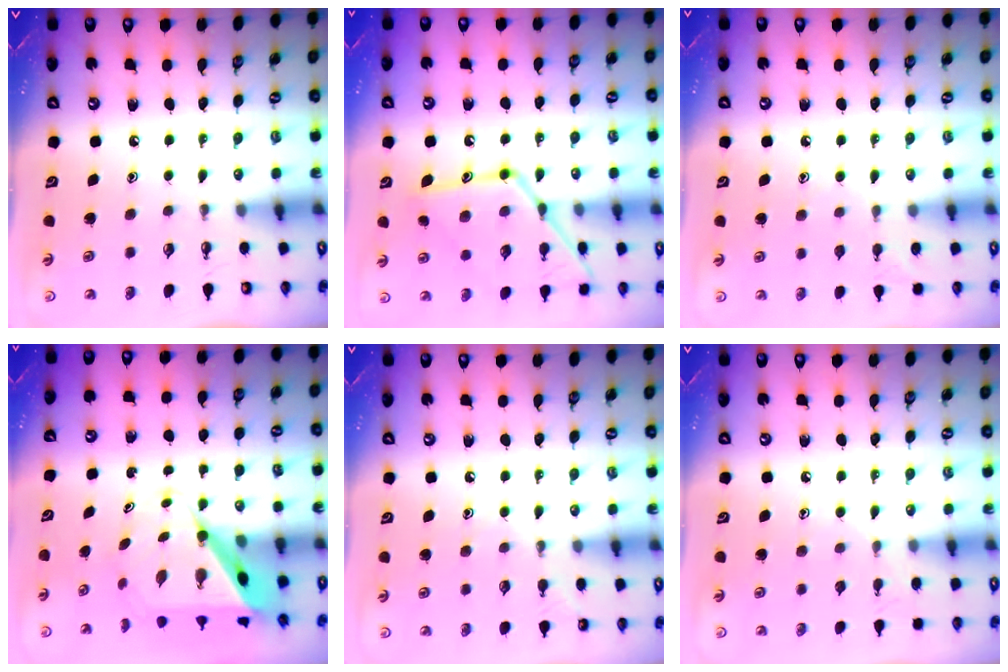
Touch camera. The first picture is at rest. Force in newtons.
{"total": 16.5, "press": 16.4, "slide": 1.3}
{"total": 5.9, "press": 5.9, "slide": 0.7}
{"total": 9.3, "press": 9.3, "slide": 0.8}
{"total": 5.9, "press": 5.9, "slide": 0.4}
{"total": 6.8, "press": 6.8, "slide": 0.7}